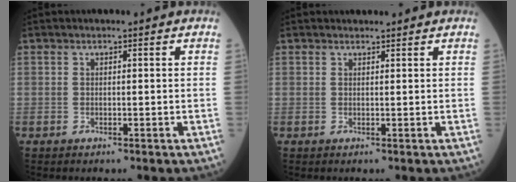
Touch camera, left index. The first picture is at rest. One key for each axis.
{"total": 1.2, "fx": 1.2, "fy": 0.2, "fz": 0.1, "tx": -0.009, "ty": 0.008, "tz": 0.022}